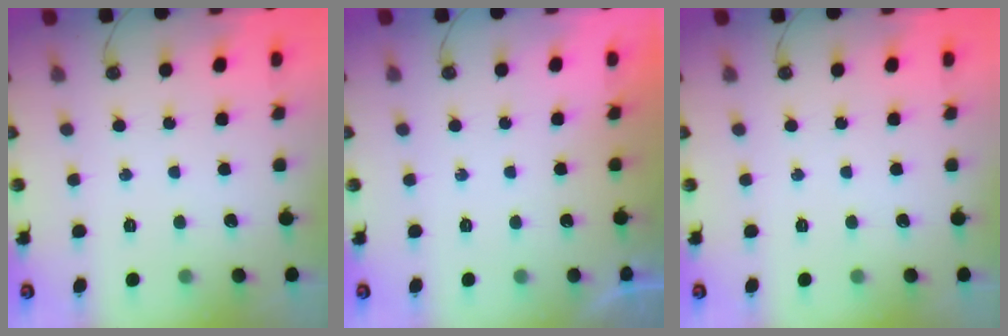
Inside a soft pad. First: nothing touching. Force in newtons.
{"total": 0.0}
{"total": 0.0}